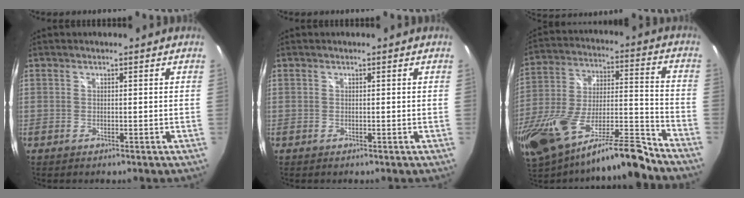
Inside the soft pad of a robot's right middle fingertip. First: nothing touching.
{"total": 0.0}
{"total": 22.3, "force": [-16.7, 4.3, 14.2], "torque": [-0.282, -0.048, -0.278]}